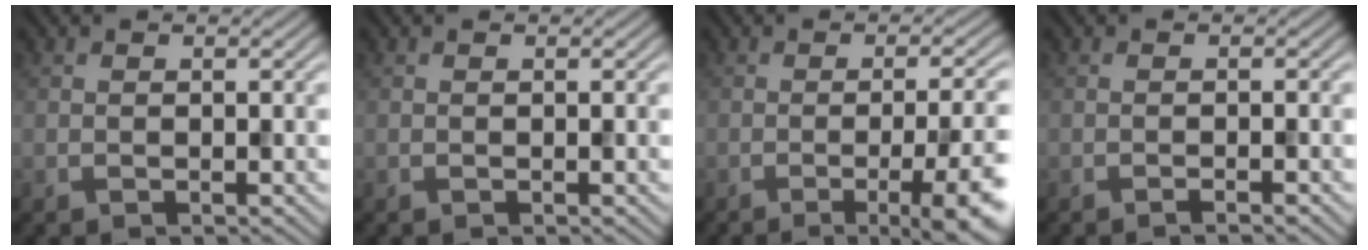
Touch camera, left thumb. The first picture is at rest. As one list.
[{"total": 0.0}, {"total": 9.7, "force": [-3.4, 2.4, 8.8], "torque": [-0.112, -0.006, -0.047]}, {"total": 1.1, "force": [-0.8, 0.0, 0.8], "torque": [-0.011, 0.003, -0.018]}]